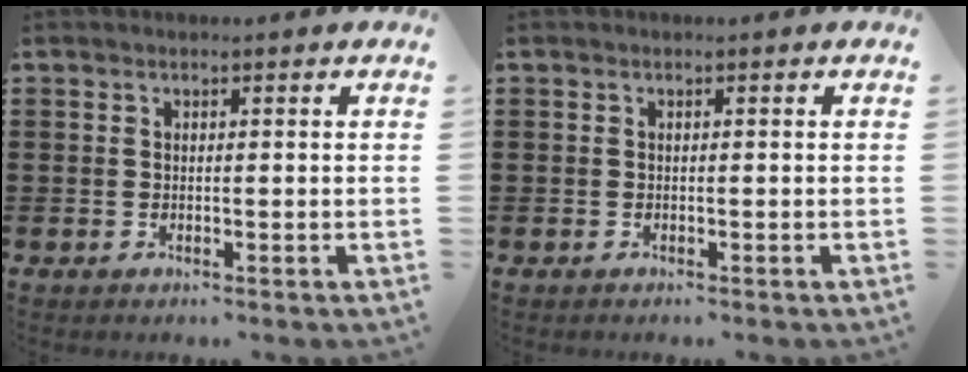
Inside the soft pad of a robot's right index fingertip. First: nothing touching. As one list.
[{"total": 0.0}]